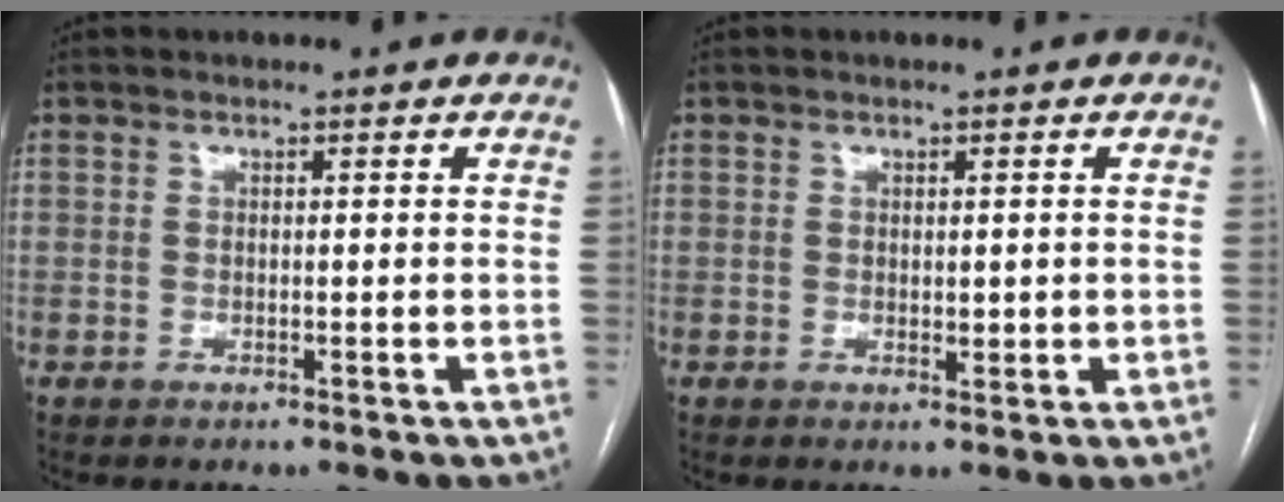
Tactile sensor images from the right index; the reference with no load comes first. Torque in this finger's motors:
{"motor_torque": [-0.11, 0.53, 0.12, 0.05]}